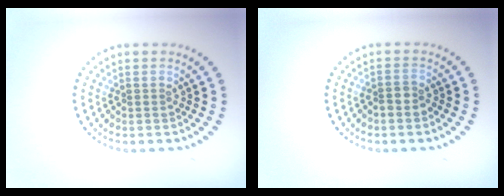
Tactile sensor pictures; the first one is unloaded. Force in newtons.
{"total": 1.5, "press": 1.4, "slide": 0.7}